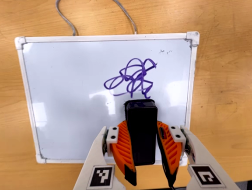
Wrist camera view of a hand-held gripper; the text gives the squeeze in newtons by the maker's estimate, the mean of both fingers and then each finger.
{"total": 7.8, "left": 6.4, "right": 9.2}